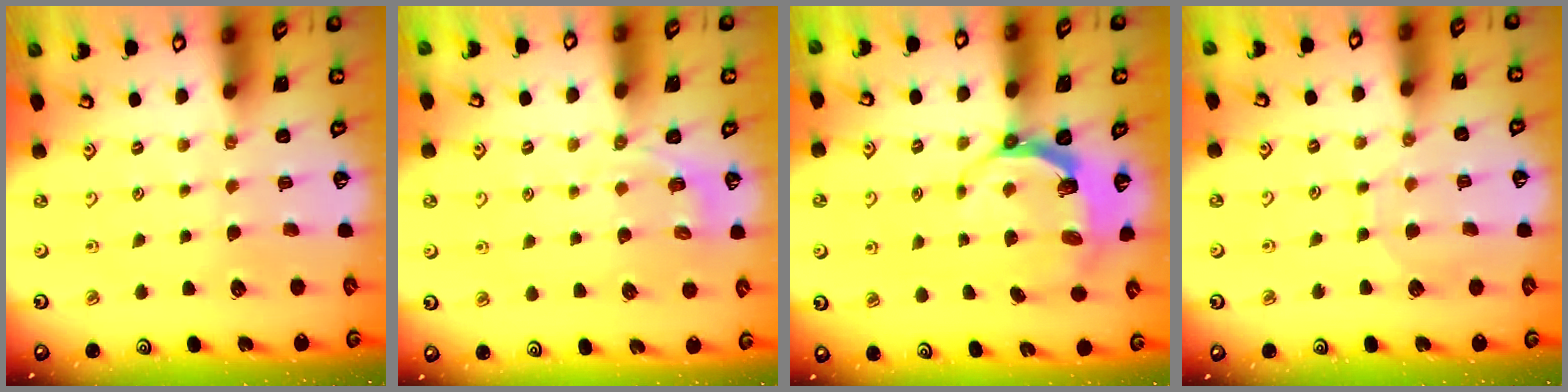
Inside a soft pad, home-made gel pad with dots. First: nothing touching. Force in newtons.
{"total": 2.3, "press": 1.4, "slide": 1.8}
{"total": 7.0, "press": 5.9, "slide": 3.8}
{"total": 5.1, "press": 5.0, "slide": 0.5}